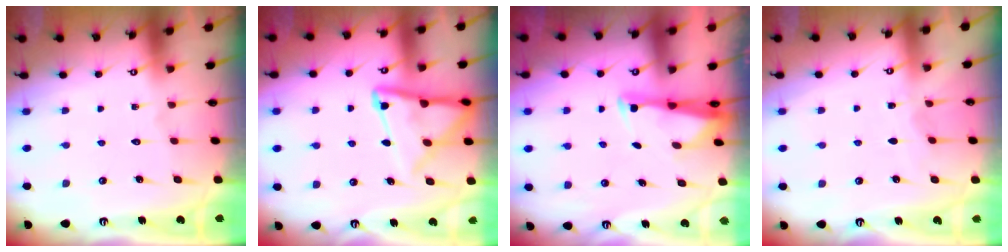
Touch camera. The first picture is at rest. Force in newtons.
{"total": 12.1, "press": 12.1, "slide": 1.2}
{"total": 2.7, "press": 2.6, "slide": 0.7}
{"total": 3.1, "press": 3.0, "slide": 0.4}